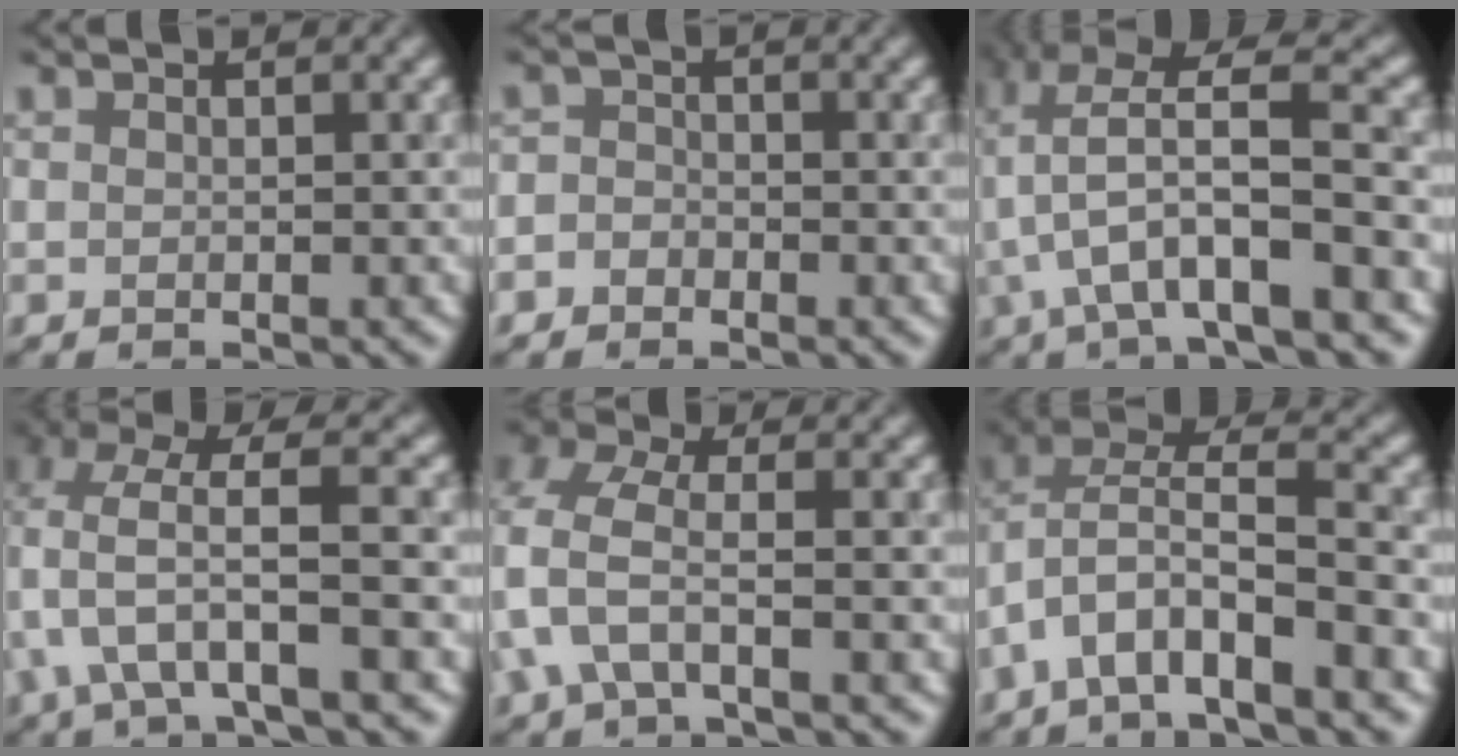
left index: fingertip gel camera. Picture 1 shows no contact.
{"total": 1.7, "force": [-0.9, 1.4, 0.2], "torque": [0.019, 0.009, -0.022]}
{"total": 8.9, "force": [-1.3, 2.8, 8.3], "torque": [-0.155, 0.020, -0.027]}
{"total": 5.8, "force": [-0.2, 1.5, 5.6], "torque": [-0.116, 0.007, -0.004]}
{"total": 4.4, "force": [-0.7, 2.4, 3.6], "torque": [-0.090, 0.008, -0.022]}
{"total": 6.6, "force": [-2.7, 2.5, 5.4], "torque": [-0.098, 0.019, -0.056]}